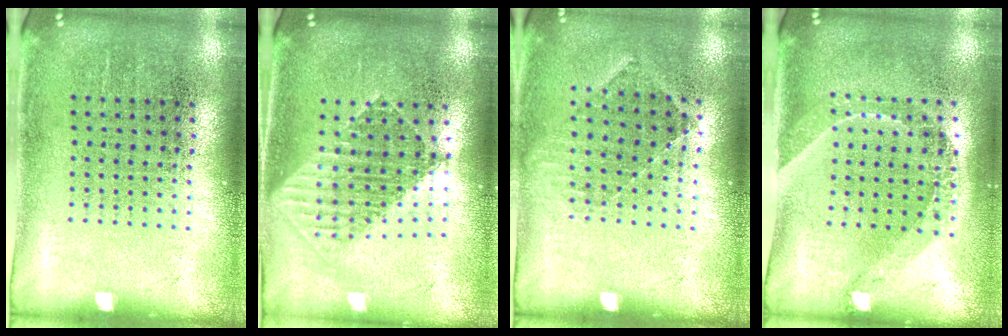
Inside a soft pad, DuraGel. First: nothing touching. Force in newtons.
{"total": 1.7, "press": 1.4, "slide": 0.9}
{"total": 0.8, "press": 0.8, "slide": 0.3}
{"total": 1.6, "press": 1.3, "slide": 1.0}